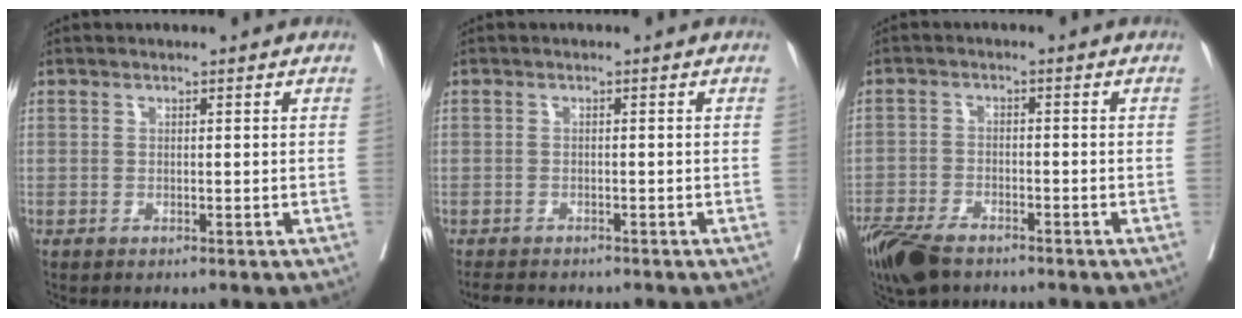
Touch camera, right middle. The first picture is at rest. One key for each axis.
{"total": 3.9, "fx": -3.5, "fy": 1.2, "fz": 1.3, "tx": -0.022, "ty": -0.008, "tz": -0.053}
{"total": 8.8, "fx": -6.7, "fy": 3.3, "fz": 4.6, "tx": -0.088, "ty": -0.015, "tz": -0.120}